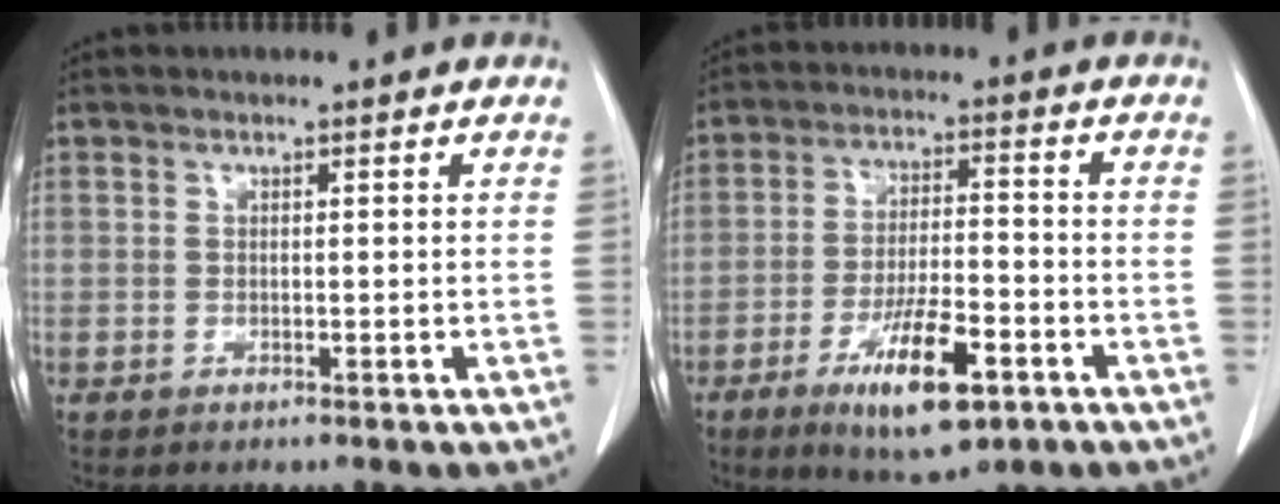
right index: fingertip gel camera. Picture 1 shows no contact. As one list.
[{"total": 11.6, "force": [-5.9, 2.9, 9.5], "torque": [-0.172, -0.012, -0.092]}]